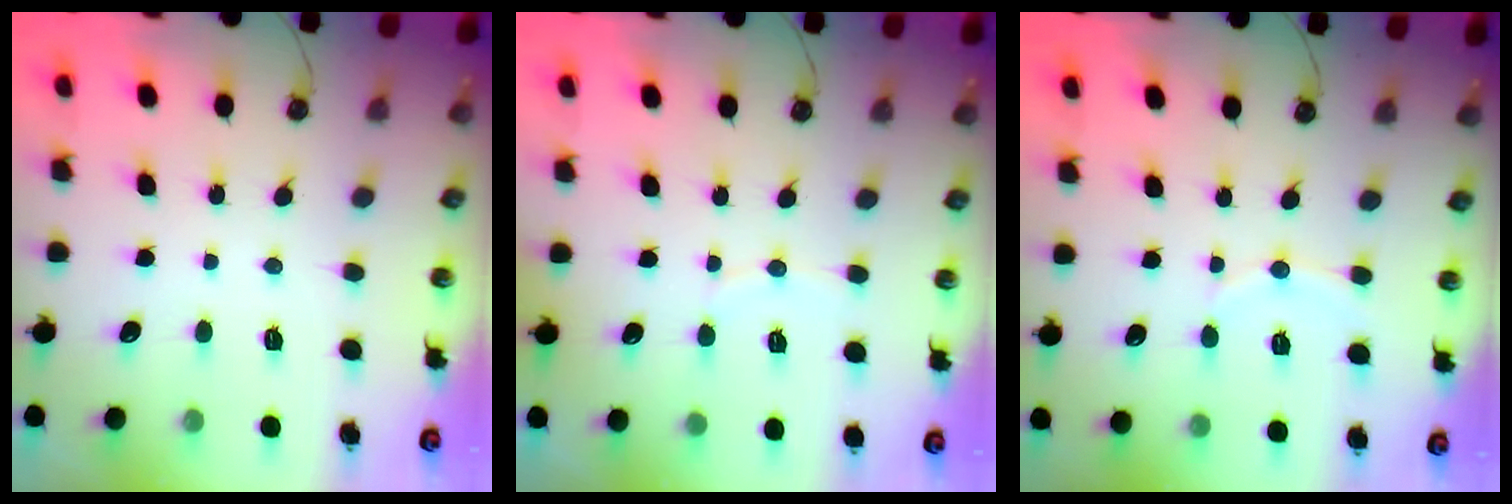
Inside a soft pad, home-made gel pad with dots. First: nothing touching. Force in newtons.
{"total": 3.9, "press": 3.8, "slide": 0.6}
{"total": 7.1, "press": 7.1, "slide": 0.5}